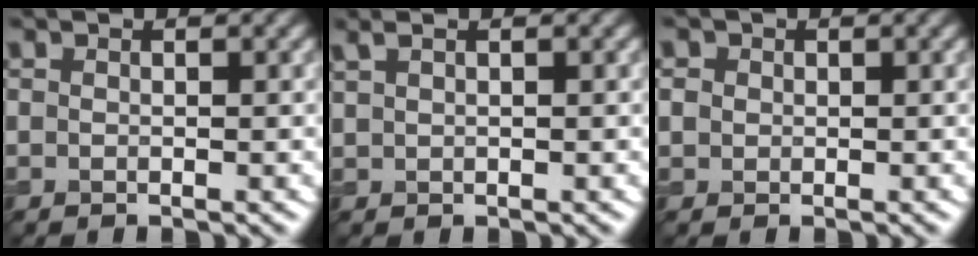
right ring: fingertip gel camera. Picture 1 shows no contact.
{"total": 1.3, "force": [1.0, 0.4, 0.8], "torque": [-0.021, 0.003, 0.024]}
{"total": 1.5, "force": [0.4, 1.4, 0.4], "torque": [-0.008, 0.002, 0.000]}